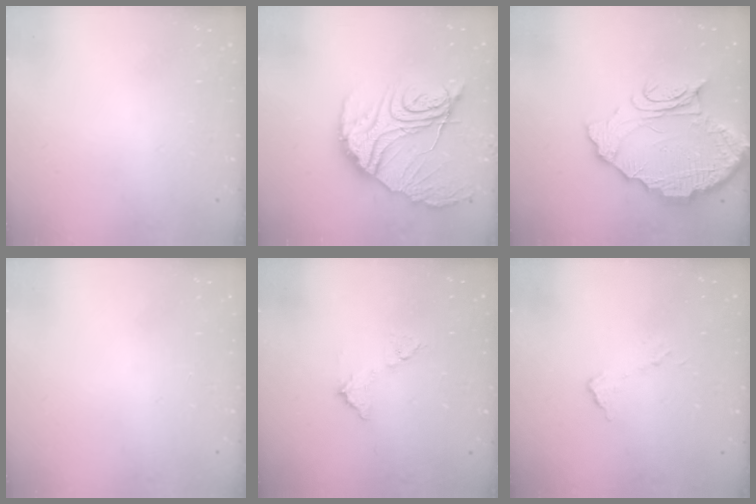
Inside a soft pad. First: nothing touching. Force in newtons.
{"total": 22.7, "press": 22.6, "slide": 2.3}
{"total": 14.9, "press": 14.8, "slide": 1.4}
{"total": 0.0}
{"total": 7.3, "press": 7.3, "slide": 0.3}
{"total": 5.8, "press": 5.8, "slide": 0.3}